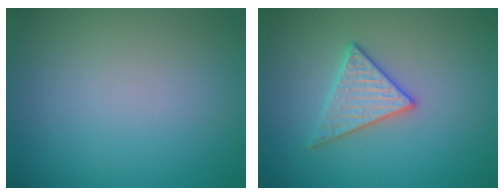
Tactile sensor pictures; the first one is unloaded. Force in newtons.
{"total": 2.9, "press": 2.9, "slide": 0.4}